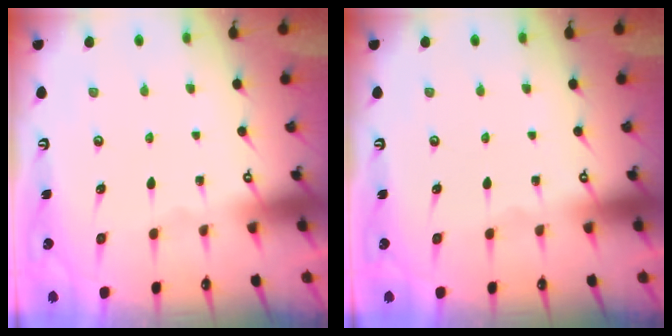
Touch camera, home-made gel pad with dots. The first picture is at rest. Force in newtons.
{"total": 0.0}